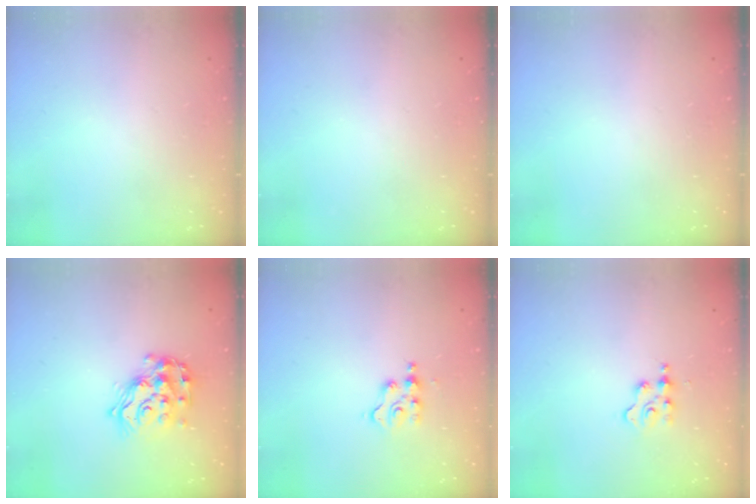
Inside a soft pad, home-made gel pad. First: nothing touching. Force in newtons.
{"total": 0.0}
{"total": 0.0}
{"total": 14.9, "press": 14.8, "slide": 1.0}
{"total": 4.3, "press": 4.2, "slide": 0.5}
{"total": 2.2, "press": 2.1, "slide": 0.3}